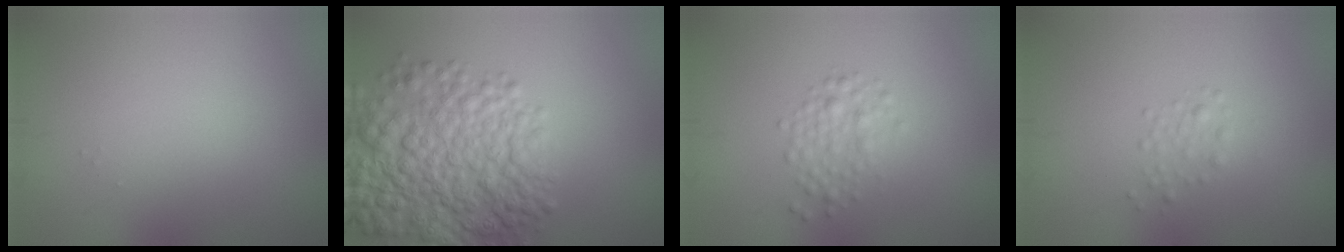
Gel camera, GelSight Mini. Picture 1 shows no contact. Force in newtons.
{"total": 8.9, "press": 8.9, "slide": 0.3}
{"total": 2.0, "press": 2.0, "slide": 0.0}
{"total": 1.1, "press": 1.1, "slide": 0.0}